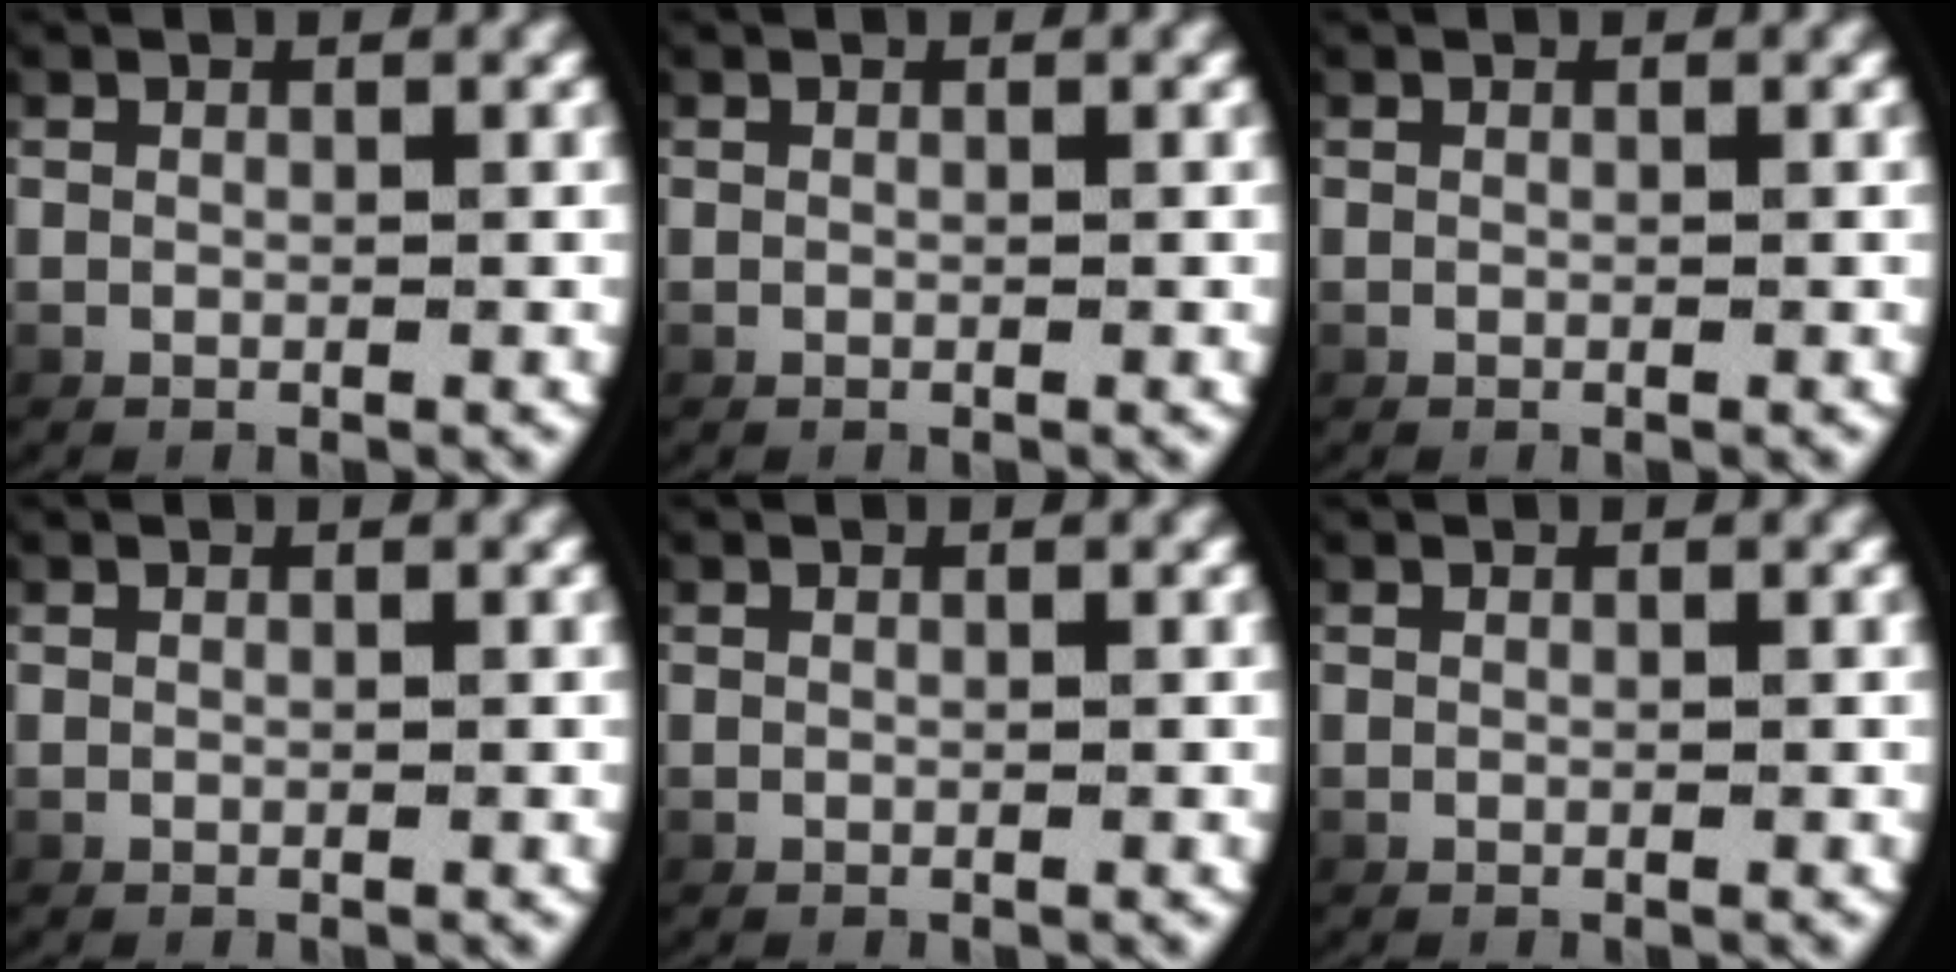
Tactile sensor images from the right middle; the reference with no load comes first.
{"total": 0.0}
{"total": 0.0}
{"total": 0.0}
{"total": 0.0}
{"total": 0.0}